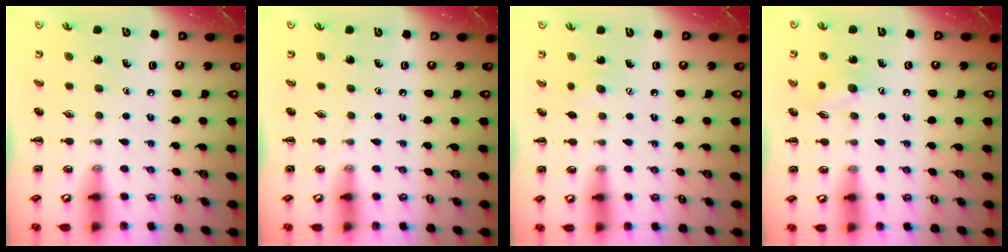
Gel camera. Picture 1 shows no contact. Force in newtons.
{"total": 0.0}
{"total": 4.5, "press": 4.3, "slide": 1.1}
{"total": 7.5, "press": 7.4, "slide": 1.3}